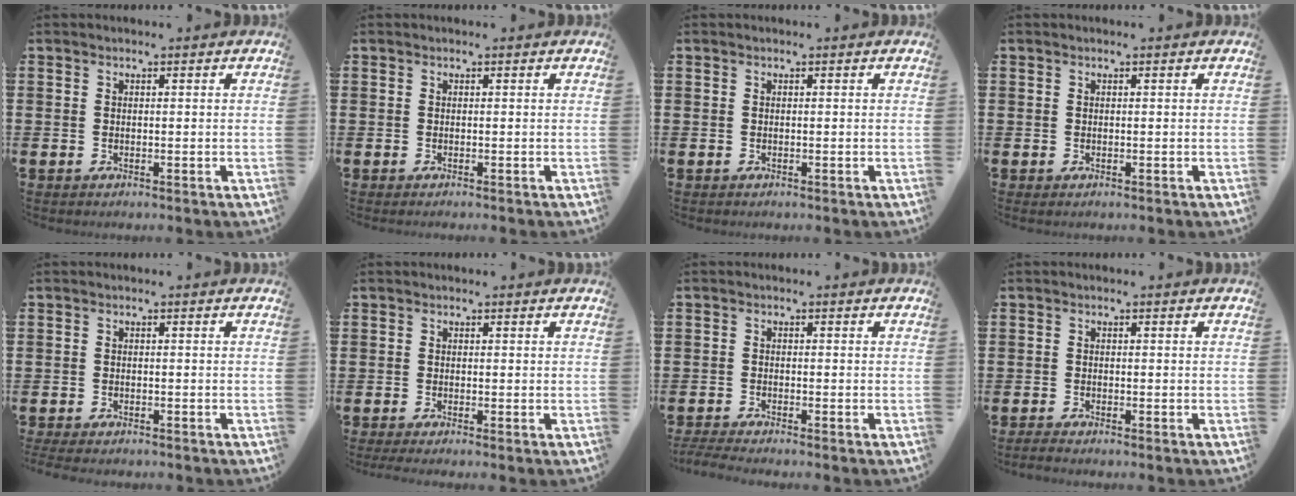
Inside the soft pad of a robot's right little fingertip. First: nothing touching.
{"total": 0.0}
{"total": 0.0}
{"total": 0.0}
{"total": 1.0, "force": [-0.9, 0.3, 0.3], "torque": [-0.009, 0.001, -0.018]}
{"total": 0.7, "force": [-0.4, 0.0, 0.6], "torque": [-0.008, -0.003, -0.008]}
{"total": 1.5, "force": [-1.4, 0.0, 0.6], "torque": [-0.010, 0.003, -0.027]}
{"total": 0.8, "force": [-0.7, 0.0, 0.3], "torque": [-0.007, -0.002, -0.013]}